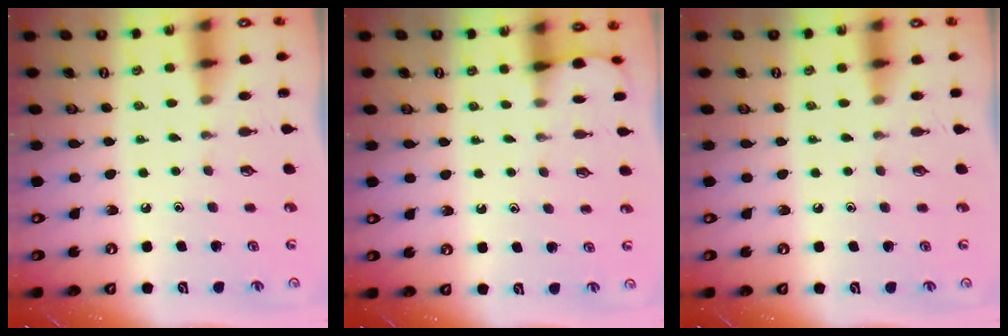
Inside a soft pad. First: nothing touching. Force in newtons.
{"total": 1.9, "press": 1.9, "slide": 0.2}
{"total": 2.7, "press": 2.6, "slide": 0.4}